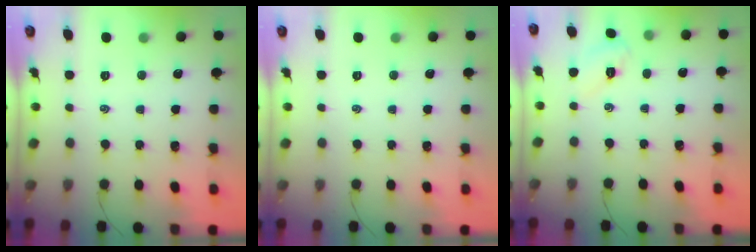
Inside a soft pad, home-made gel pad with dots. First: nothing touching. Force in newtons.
{"total": 0.0}
{"total": 3.6, "press": 3.5, "slide": 0.9}